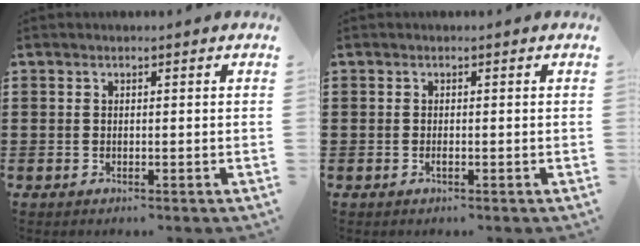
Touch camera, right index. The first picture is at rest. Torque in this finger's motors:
{"motor_torque": [1.18, 0.96, 0.12, 0.03]}